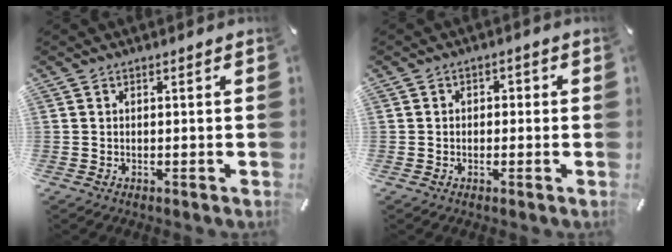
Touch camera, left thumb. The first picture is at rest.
{"total": 2.0, "force": [-0.9, 1.5, 0.8], "torque": [-0.016, 0.010, -0.021]}